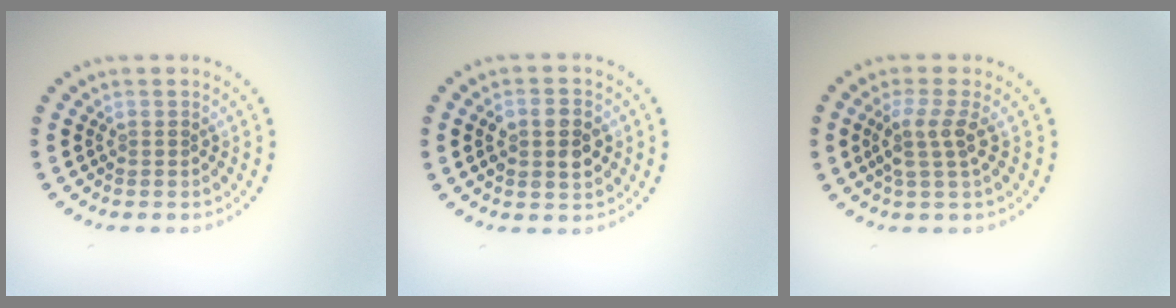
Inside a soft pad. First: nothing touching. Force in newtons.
{"total": 3.7, "press": 3.6, "slide": 0.3}
{"total": 2.6, "press": 2.0, "slide": 1.5}